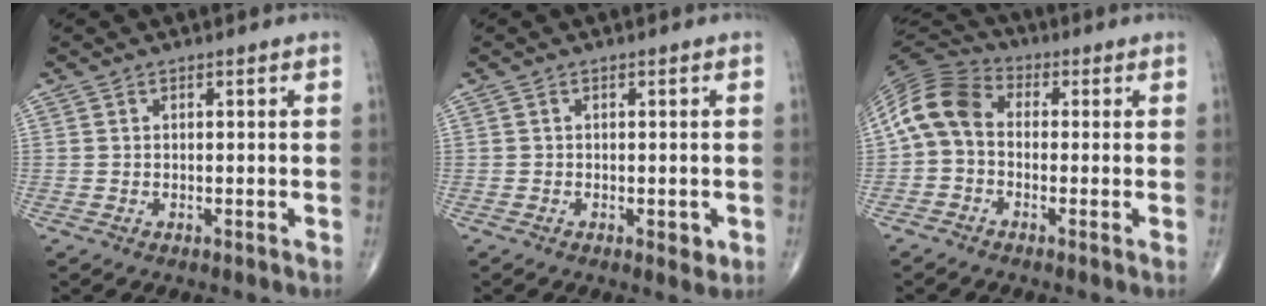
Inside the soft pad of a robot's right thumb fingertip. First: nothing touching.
{"total": 1.9, "force": [-0.4, 1.0, 1.5], "torque": [-0.012, -0.003, -0.004]}
{"total": 9.7, "force": [-0.2, 7.1, 6.7], "torque": [-0.121, 0.027, -0.023]}